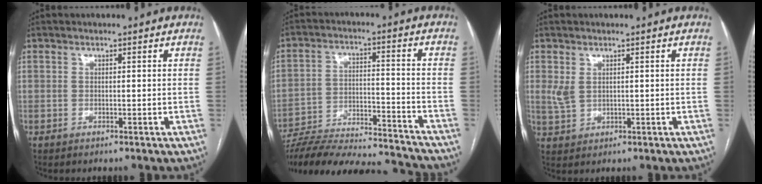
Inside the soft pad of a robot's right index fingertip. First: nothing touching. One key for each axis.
{"total": 22.9, "fx": -21.5, "fy": 2.0, "fz": 7.4, "tx": -0.136, "ty": -0.011, "tz": -0.321}
{"total": 2.6, "fx": 0.9, "fy": 1.6, "fz": 1.8, "tx": -0.047, "ty": 0.007, "tz": 0.029}